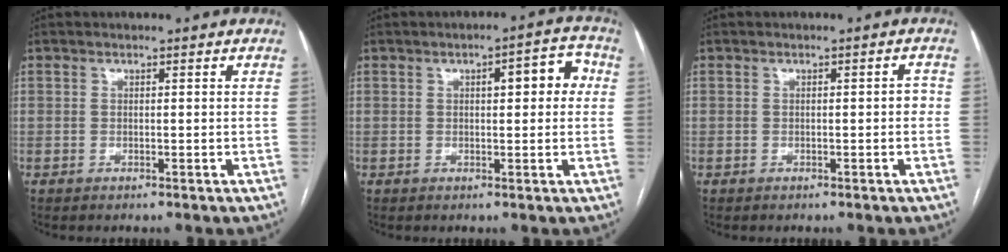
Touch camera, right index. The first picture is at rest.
{"total": 6.0, "force": [1.4, 1.9, 5.5], "torque": [-0.069, 0.023, 0.015]}
{"total": 1.8, "force": [-0.1, 0.6, 1.6], "torque": [-0.019, 0.010, 0.000]}